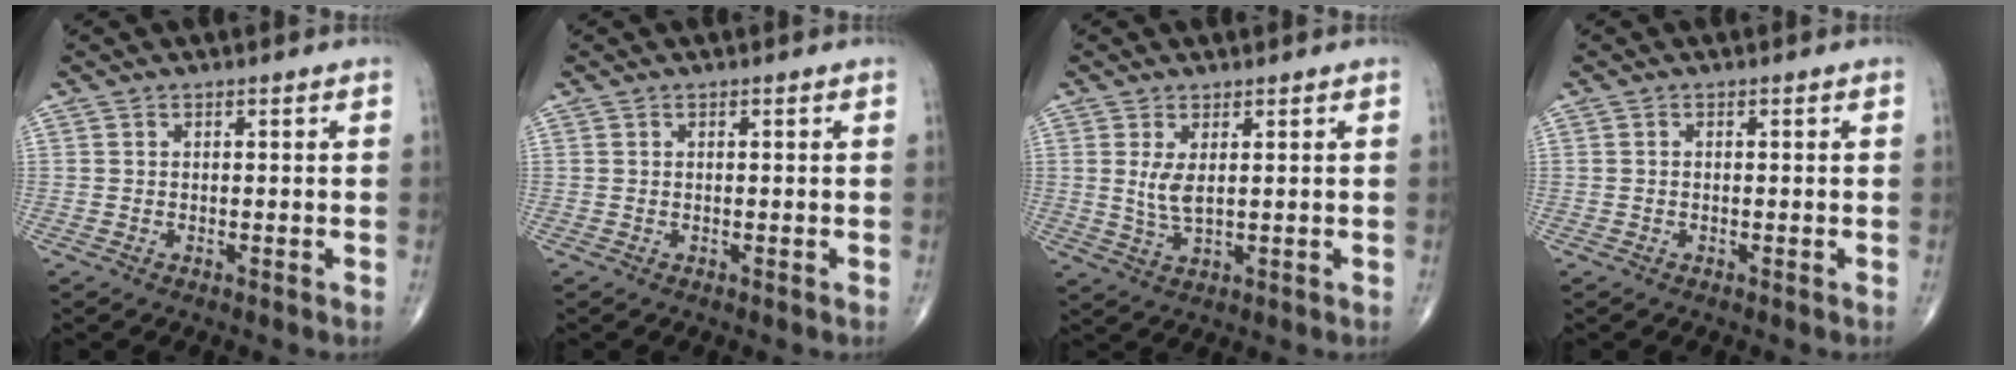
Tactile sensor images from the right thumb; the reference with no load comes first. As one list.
[{"total": 0.0}, {"total": 3.9, "force": [1.0, 1.5, 3.5], "torque": [-0.073, -0.013, 0.027]}, {"total": 0.0}]